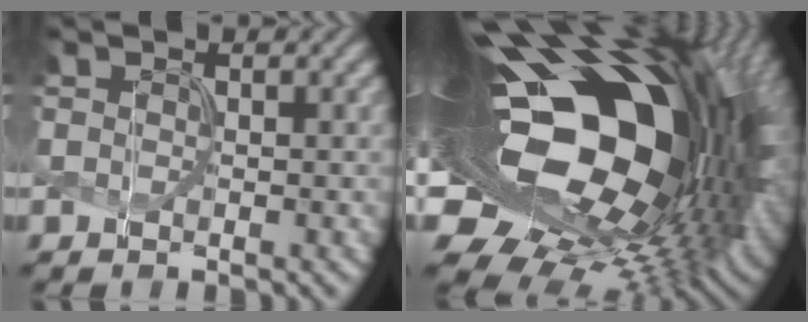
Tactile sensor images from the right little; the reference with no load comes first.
{"total": 21.9, "force": [3.8, 12.8, 17.3], "torque": [-0.302, -0.035, 0.073]}